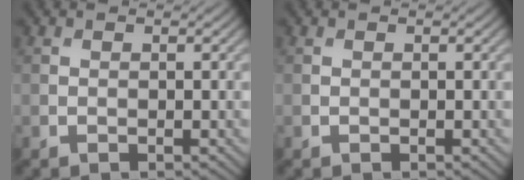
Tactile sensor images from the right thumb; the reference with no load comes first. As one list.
[{"total": 0.0}]